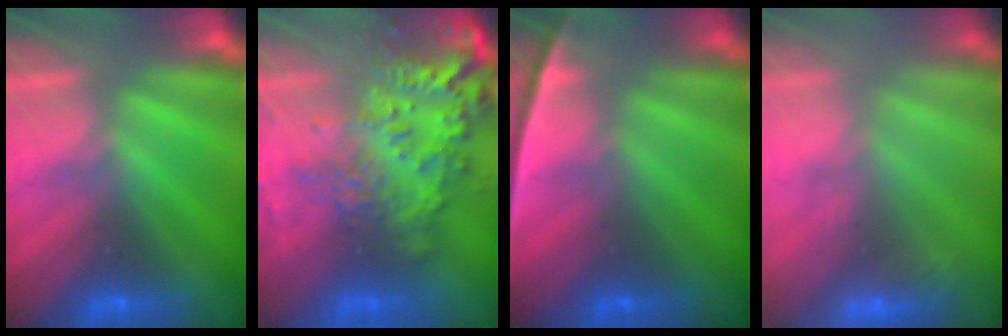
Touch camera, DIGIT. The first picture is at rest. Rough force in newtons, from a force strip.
{"total": 6.4}
{"total": 2.4}
{"total": 2.4}